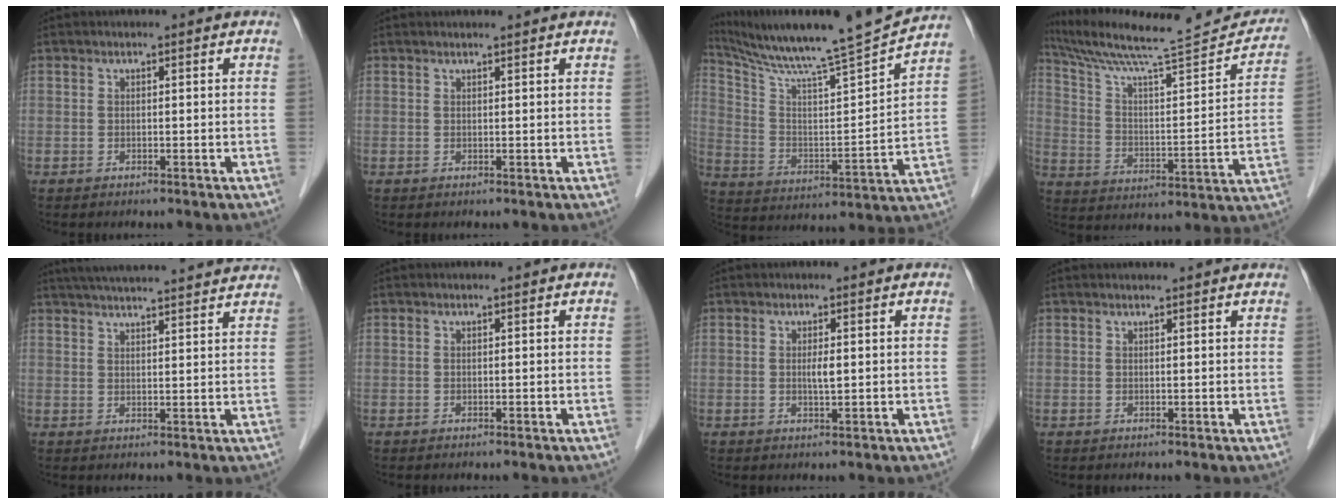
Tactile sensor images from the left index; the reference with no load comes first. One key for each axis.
{"total": 1.4, "fx": 1.4, "fy": -0.3, "fz": 0.3, "tx": -0.011, "ty": 0.005, "tz": 0.022}
{"total": 18.9, "fx": 16.8, "fy": -2.1, "fz": 8.5, "tx": -0.152, "ty": -0.036, "tz": 0.266}
{"total": 24.6, "fx": 22.4, "fy": 2.1, "fz": 10.1, "tx": -0.162, "ty": -0.021, "tz": 0.324}
{"total": 19.2, "fx": 17.8, "fy": 1.0, "fz": 7.3, "tx": -0.117, "ty": 0.028, "tz": 0.236}
{"total": 0.0}
{"total": 1.5, "fx": 0.3, "fy": 0.2, "fz": 1.5, "tx": -0.029, "ty": -0.001, "tz": 0.004}
{"total": 2.8, "fx": 2.7, "fy": 0.0, "fz": 0.7, "tx": -0.014, "ty": 0.015, "tz": 0.030}